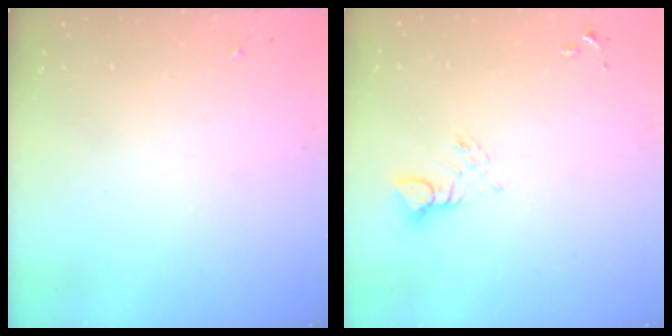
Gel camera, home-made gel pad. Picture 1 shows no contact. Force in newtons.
{"total": 3.8, "press": 3.8, "slide": 0.3}